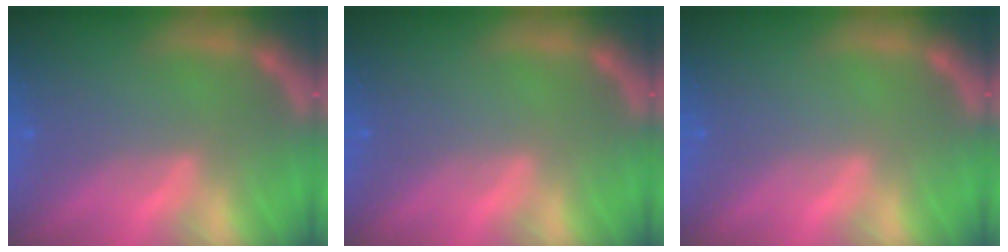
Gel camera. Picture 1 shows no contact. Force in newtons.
{"total": 0.0}
{"total": 0.0}